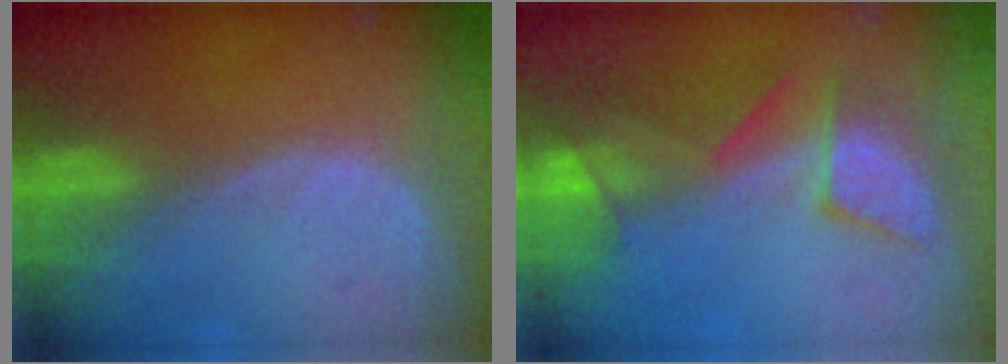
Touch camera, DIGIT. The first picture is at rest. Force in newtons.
{"total": 8.2, "press": 7.9, "slide": 2.4}